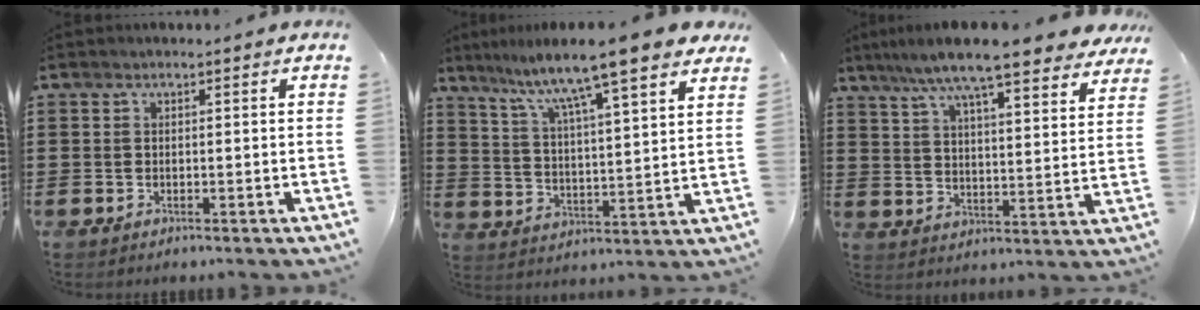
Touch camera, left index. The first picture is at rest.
{"total": 9.0, "force": [7.6, -0.4, 4.8], "torque": [-0.115, -0.051, 0.119]}
{"total": 9.5, "force": [8.1, 0.3, 5.0], "torque": [-0.118, -0.038, 0.134]}